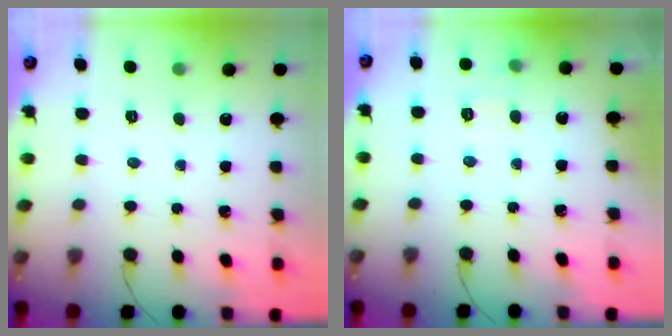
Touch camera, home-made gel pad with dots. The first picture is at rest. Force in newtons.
{"total": 3.5, "press": 3.1, "slide": 1.7}